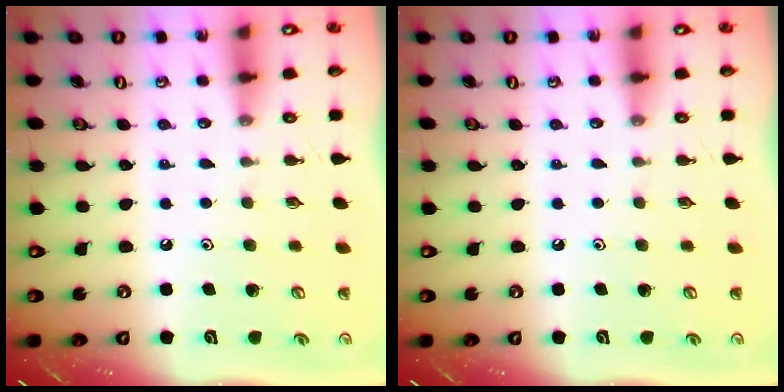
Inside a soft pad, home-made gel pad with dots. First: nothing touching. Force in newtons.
{"total": 0.0}